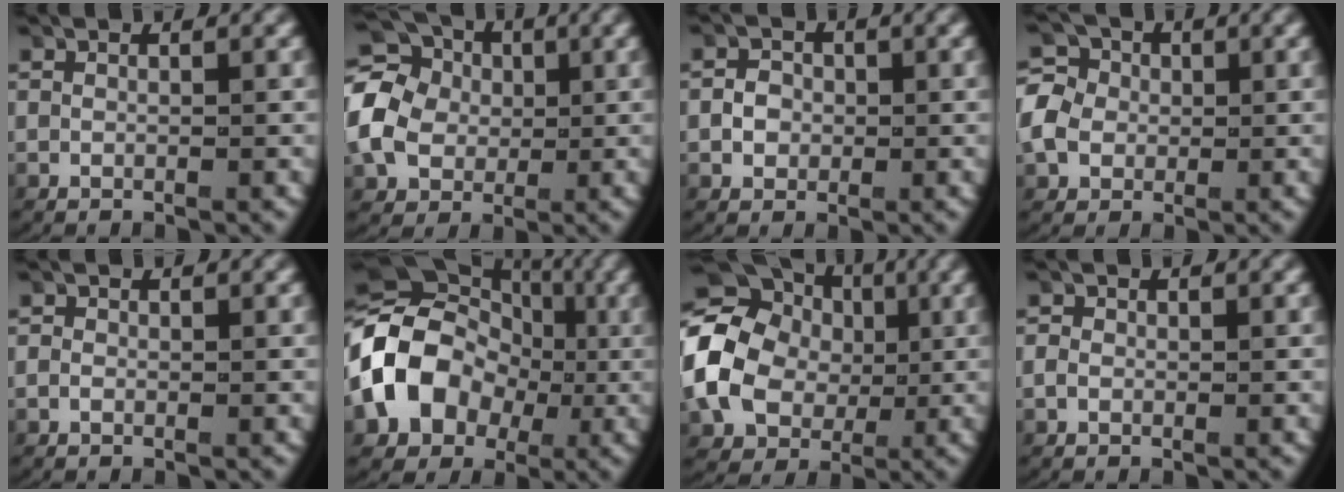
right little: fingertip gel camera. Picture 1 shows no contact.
{"total": 9.9, "force": [1.4, 8.7, 4.5], "torque": [-0.099, 0.001, 0.009]}
{"total": 1.7, "force": [-0.3, 1.5, 0.7], "torque": [-0.016, 0.003, -0.006]}
{"total": 5.7, "force": [0.4, 5.2, 2.5], "torque": [-0.054, 0.000, 0.001]}
{"total": 0.6, "force": [-0.3, 0.5, 0.2], "torque": [-0.007, -0.001, -0.005]}
{"total": 13.8, "force": [1.0, 11.6, 7.4], "torque": [-0.166, 0.002, 0.005]}
{"total": 12.2, "force": [1.2, 10.9, 5.3], "torque": [-0.130, -0.003, 0.006]}
{"total": 0.9, "force": [-0.3, 0.8, 0.3], "torque": [-0.009, 0.001, -0.006]}